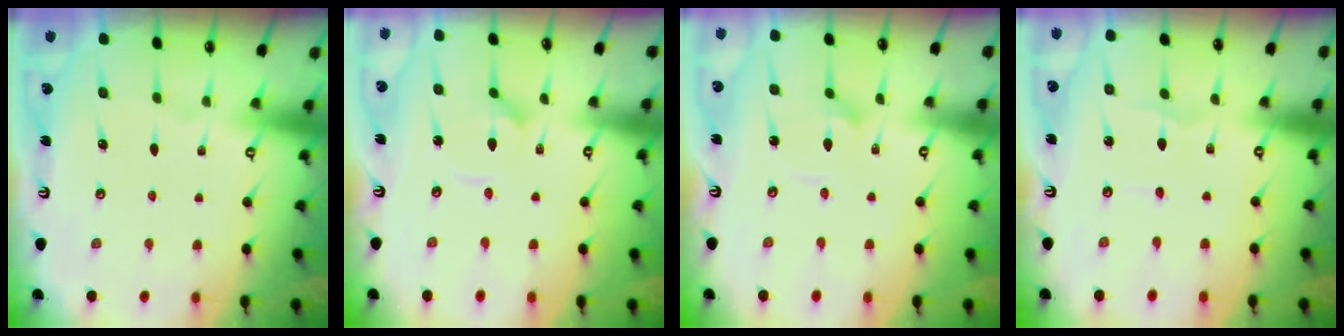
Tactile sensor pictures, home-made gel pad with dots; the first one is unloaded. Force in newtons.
{"total": 3.4, "press": 3.4, "slide": 0.3}
{"total": 1.8, "press": 1.8, "slide": 0.2}
{"total": 1.1, "press": 1.1, "slide": 0.2}